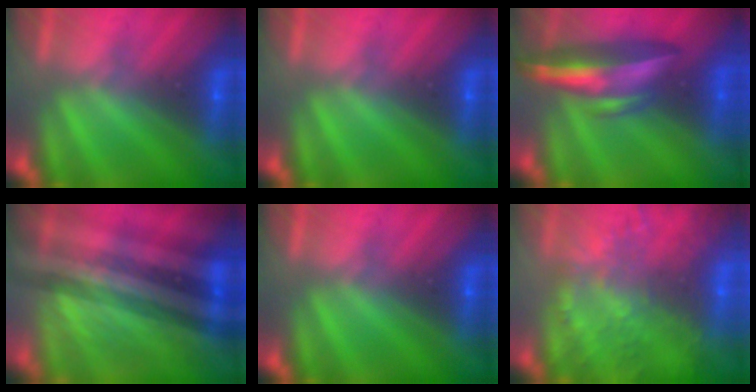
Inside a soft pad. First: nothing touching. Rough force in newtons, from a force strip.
{"total": 0.0}
{"total": 7.5}
{"total": 3.4}
{"total": 0.0}
{"total": 5.6}